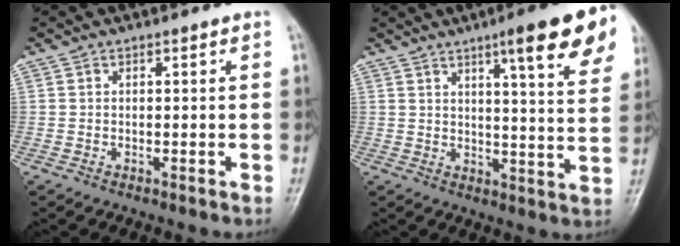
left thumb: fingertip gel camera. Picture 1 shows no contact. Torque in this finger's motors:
{"motor_torque": [0.65, 0.62, 1.86, -0.92, 0.18]}